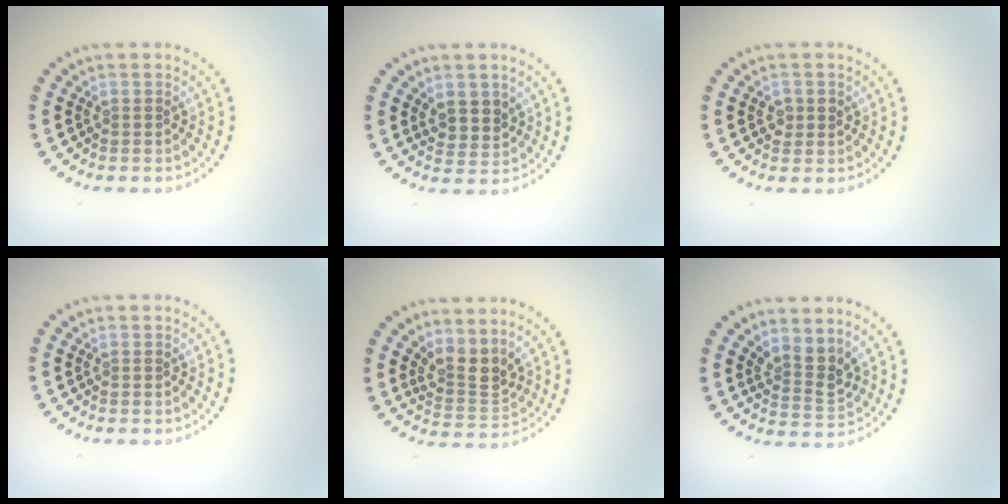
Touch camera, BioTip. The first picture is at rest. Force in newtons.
{"total": 2.4, "press": 2.2, "slide": 1.0}
{"total": 1.5, "press": 1.4, "slide": 0.3}
{"total": 0.0}
{"total": 3.0, "press": 2.3, "slide": 2.0}
{"total": 2.6, "press": 1.9, "slide": 1.7}